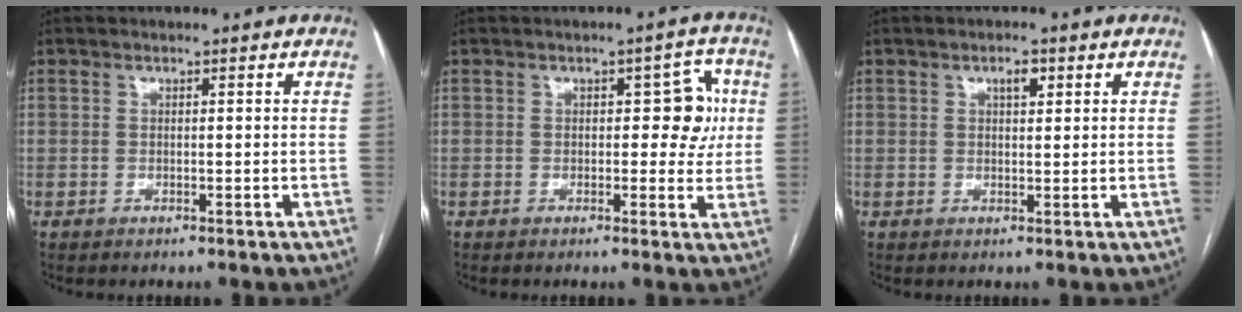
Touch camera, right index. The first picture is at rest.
{"total": 5.8, "force": [0.7, 2.9, 5.0], "torque": [-0.050, 0.023, 0.008]}
{"total": 2.2, "force": [1.1, 0.8, 1.7], "torque": [-0.031, 0.001, 0.016]}